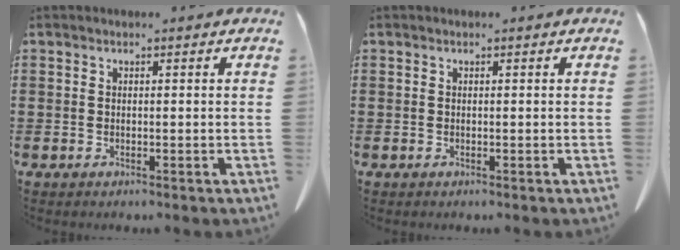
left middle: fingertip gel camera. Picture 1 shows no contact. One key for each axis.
{"total": 0.0}